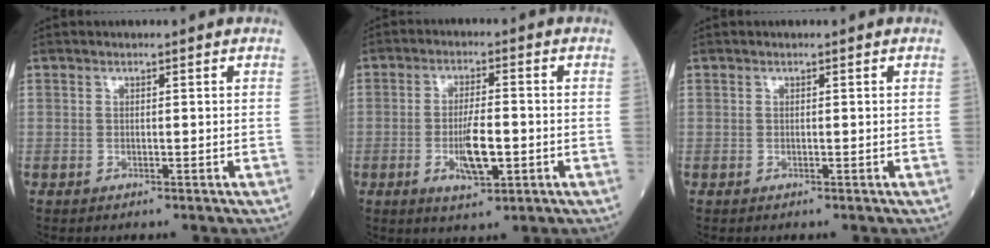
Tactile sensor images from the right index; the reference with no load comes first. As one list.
[{"total": 6.6, "force": [-1.7, 1.6, 6.2], "torque": [-0.118, -0.007, -0.027]}, {"total": 0.0}]